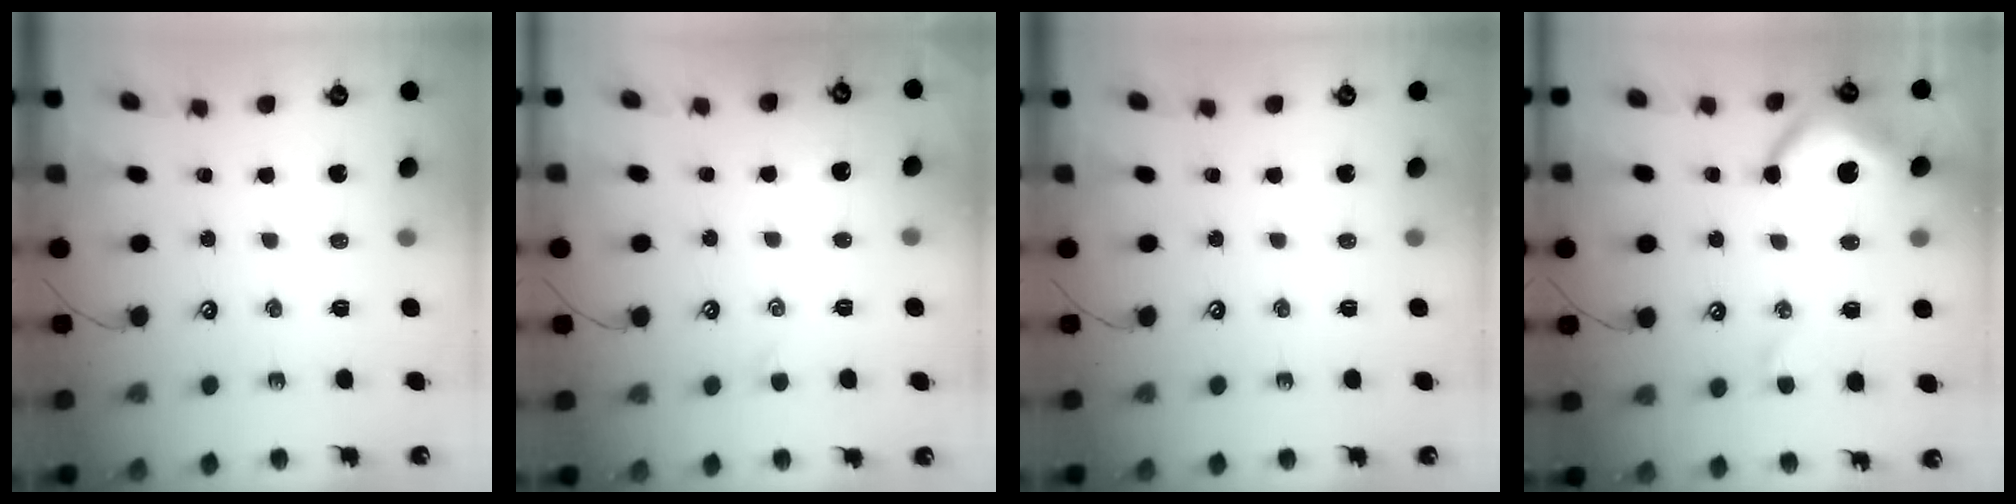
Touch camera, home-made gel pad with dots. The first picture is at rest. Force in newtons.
{"total": 0.0}
{"total": 0.0}
{"total": 11.1, "press": 11.0, "slide": 1.7}